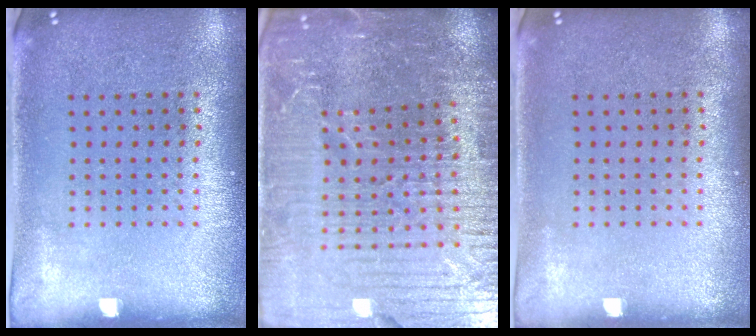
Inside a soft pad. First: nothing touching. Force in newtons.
{"total": 5.6, "press": 5.1, "slide": 2.2}
{"total": 0.0}